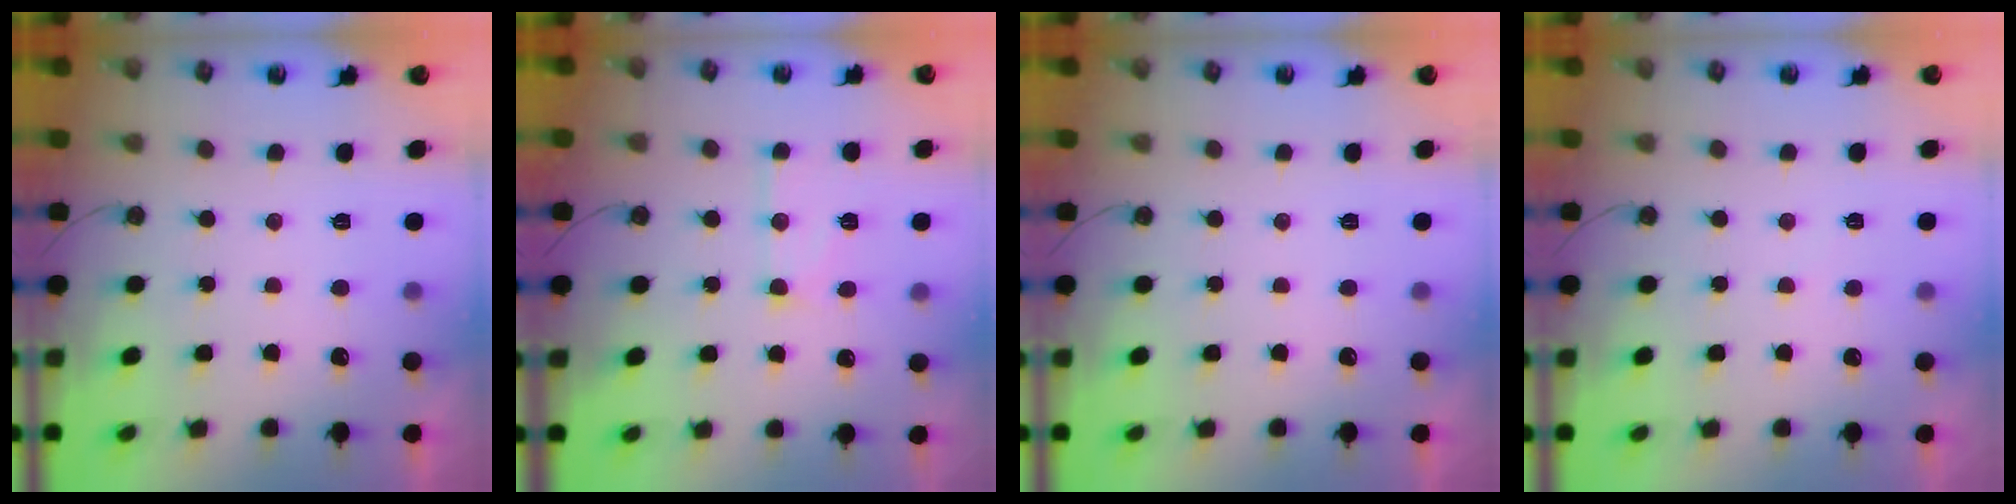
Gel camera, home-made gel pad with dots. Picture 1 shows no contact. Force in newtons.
{"total": 10.0, "press": 10.0, "slide": 0.6}
{"total": 0.0}
{"total": 3.8, "press": 3.8, "slide": 0.5}